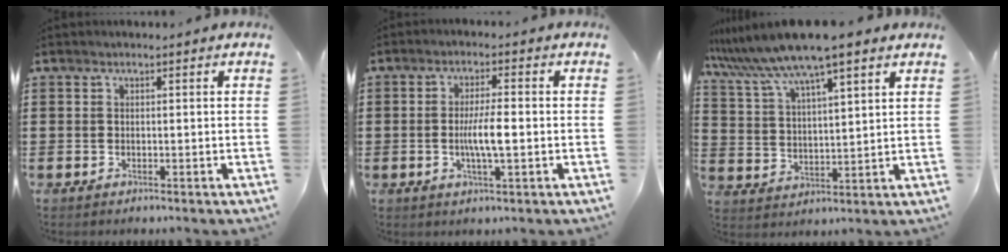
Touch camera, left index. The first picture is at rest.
{"total": 5.3, "force": [-0.6, 0.9, 5.2], "torque": [-0.104, -0.003, -0.017]}
{"total": 9.4, "force": [7.6, 0.0, 5.4], "torque": [-0.131, -0.035, 0.129]}